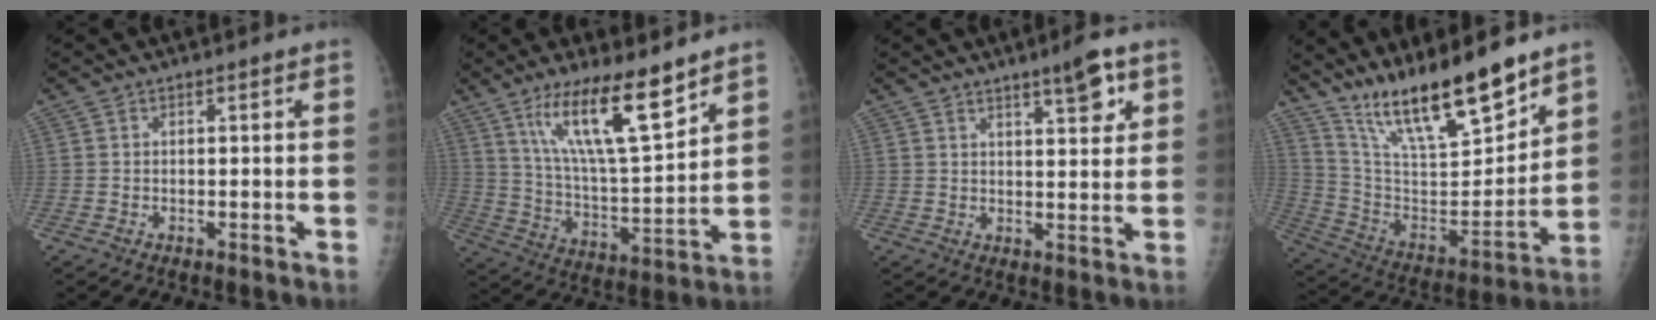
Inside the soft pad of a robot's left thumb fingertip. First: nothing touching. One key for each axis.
{"total": 16.0, "fx": 10.4, "fy": 3.3, "fz": 11.7, "tx": -0.194, "ty": -0.065, "tz": 0.199}
{"total": 6.0, "fx": 3.6, "fy": 1.2, "fz": 4.6, "tx": -0.062, "ty": -0.021, "tz": 0.053}
{"total": 21.4, "fx": 16.2, "fy": 4.8, "fz": 13.1, "tx": -0.194, "ty": -0.088, "tz": 0.295}